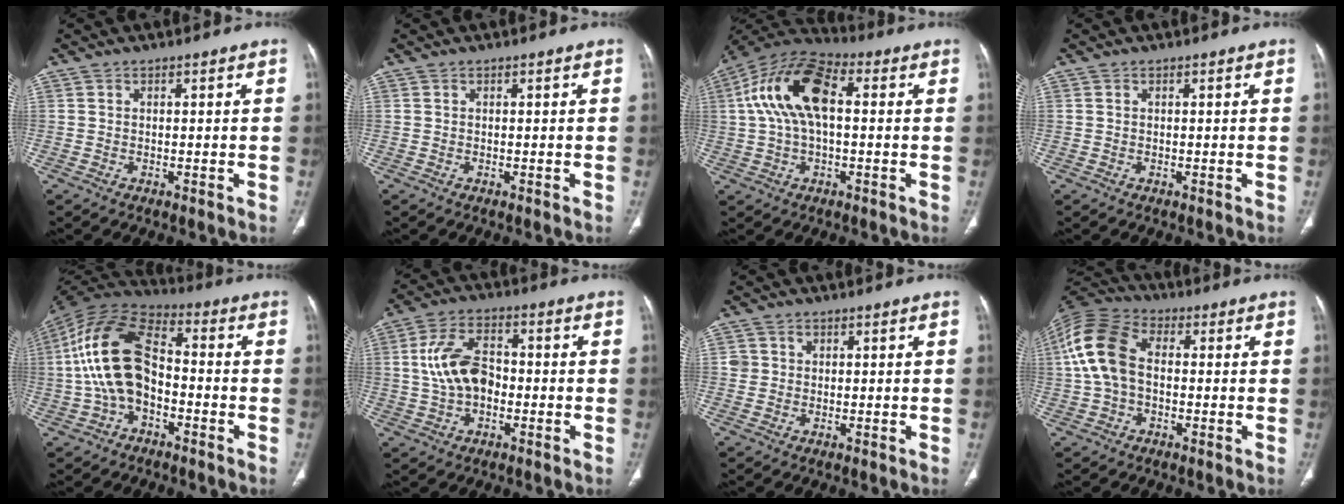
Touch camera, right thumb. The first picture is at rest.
{"total": 0.0}
{"total": 15.1, "force": [2.1, 7.8, 12.8], "torque": [-0.252, 0.040, 0.032]}
{"total": 0.0}
{"total": 16.8, "force": [-2.1, 10.1, 13.2], "torque": [-0.255, 0.041, -0.046]}
{"total": 10.3, "force": [-0.5, 6.6, 8.0], "torque": [-0.146, 0.024, -0.015]}
{"total": 2.0, "force": [0.4, 1.9, 0.3], "torque": [0.008, 0.001, 0.007]}
{"total": 12.9, "force": [0.4, 8.5, 9.6], "torque": [-0.205, 0.032, -0.003]}